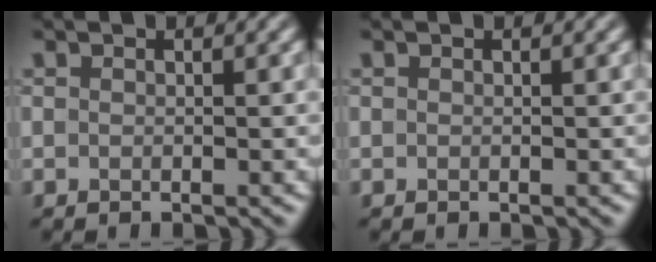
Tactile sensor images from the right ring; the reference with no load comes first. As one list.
[{"total": 0.0}]